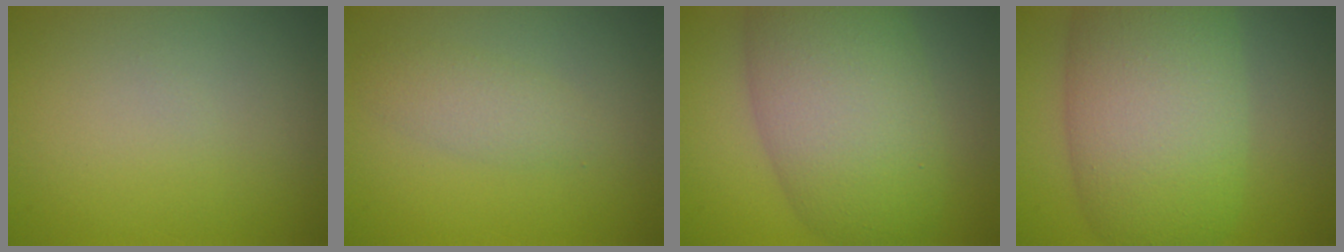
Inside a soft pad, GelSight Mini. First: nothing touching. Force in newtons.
{"total": 2.0, "press": 2.0, "slide": 0.2}
{"total": 10.1, "press": 10.1, "slide": 0.3}
{"total": 11.0, "press": 11.0, "slide": 0.5}